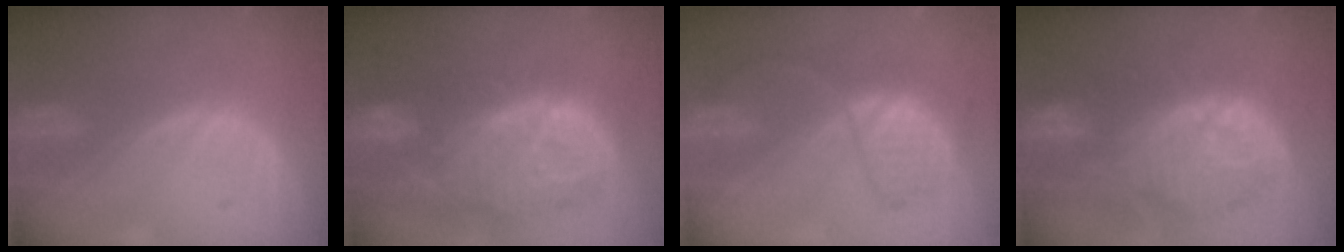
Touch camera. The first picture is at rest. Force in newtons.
{"total": 13.6, "press": 11.8, "slide": 6.6}
{"total": 7.0, "press": 6.9, "slide": 0.8}
{"total": 12.8, "press": 11.3, "slide": 5.8}